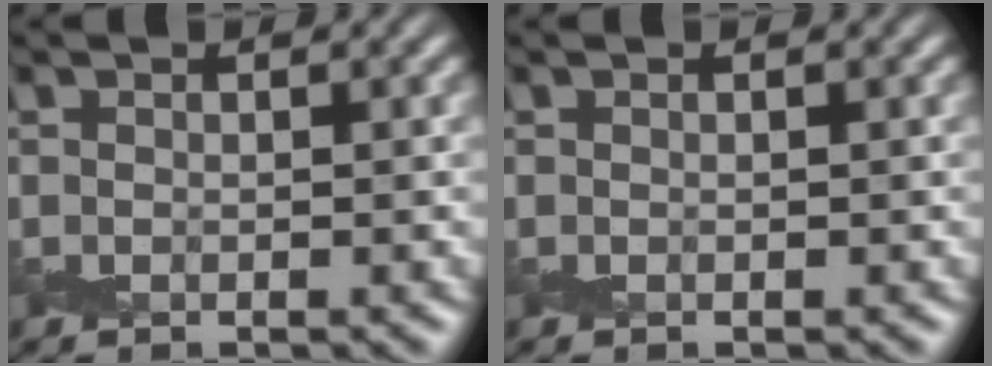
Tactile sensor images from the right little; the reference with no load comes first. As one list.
[{"total": 0.0}]